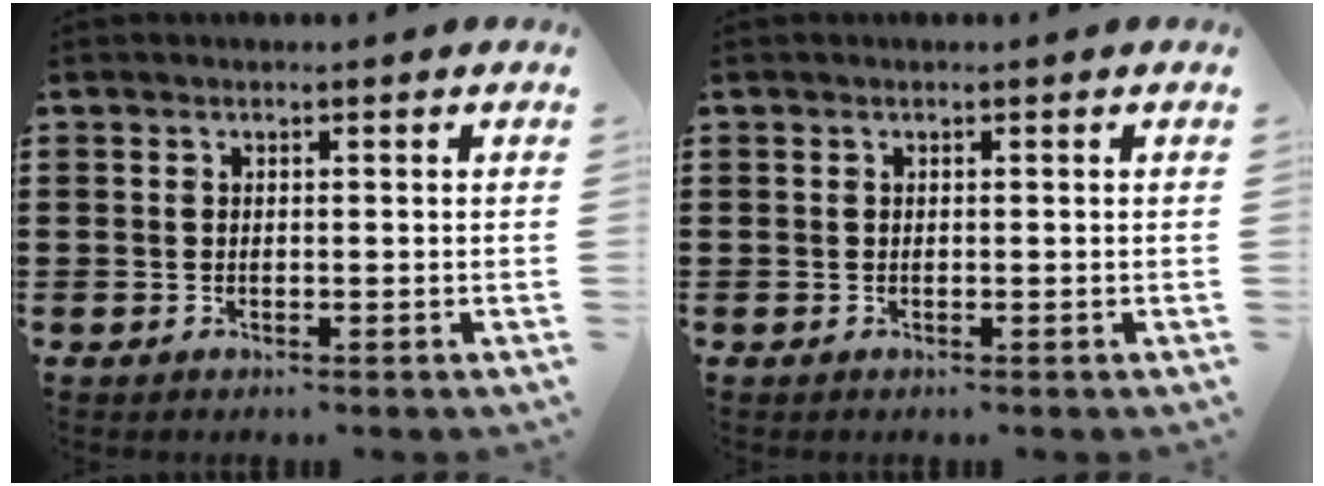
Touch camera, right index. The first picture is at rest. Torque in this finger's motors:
{"motor_torque": [0.29, 0.23, 0.02, 0.01]}